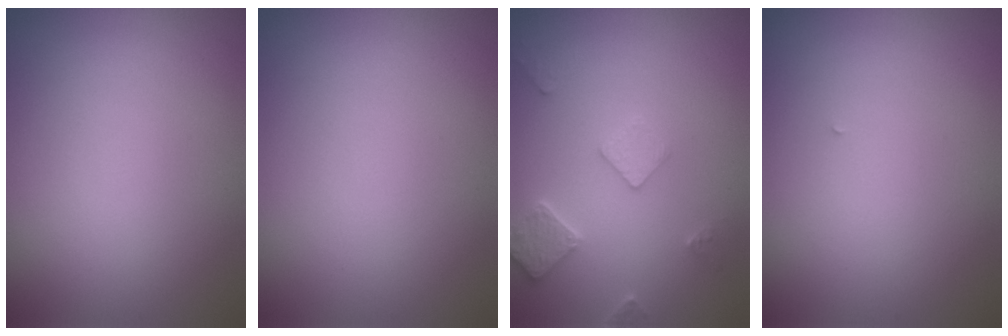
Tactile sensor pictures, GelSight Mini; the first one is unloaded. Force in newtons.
{"total": 0.0}
{"total": 2.9, "press": 2.9, "slide": 0.4}
{"total": 0.0}